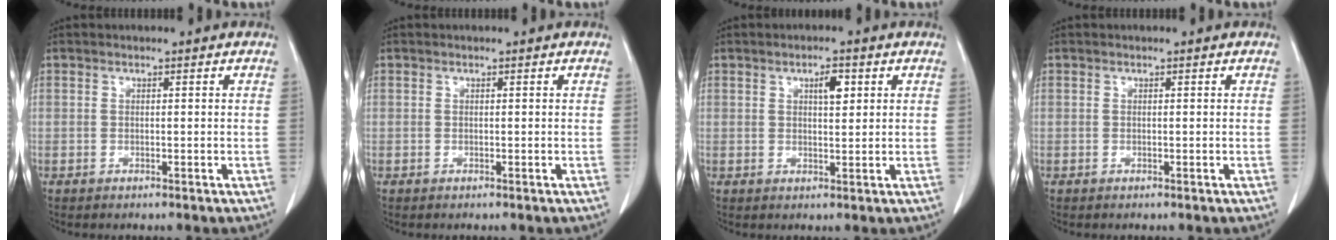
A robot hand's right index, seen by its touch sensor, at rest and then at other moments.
{"total": 0.0}
{"total": 3.1, "force": [1.3, 1.0, 2.6], "torque": [-0.043, 0.000, 0.020]}
{"total": 0.0}